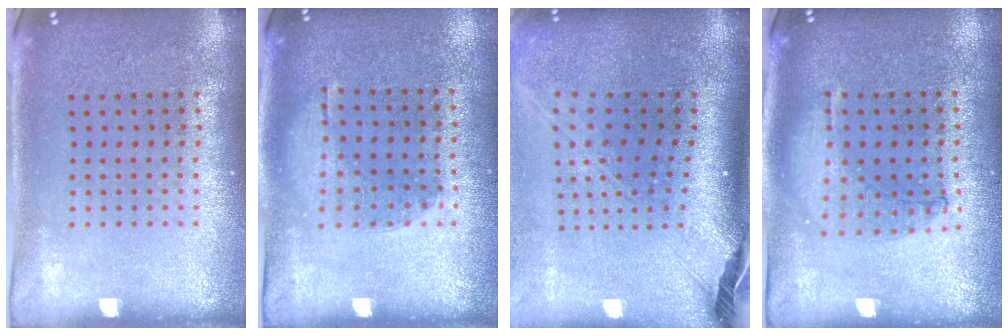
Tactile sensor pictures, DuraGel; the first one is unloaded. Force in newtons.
{"total": 1.1, "press": 0.8, "slide": 0.8}
{"total": 2.6, "press": 1.9, "slide": 1.8}
{"total": 0.7, "press": 0.7, "slide": 0.2}